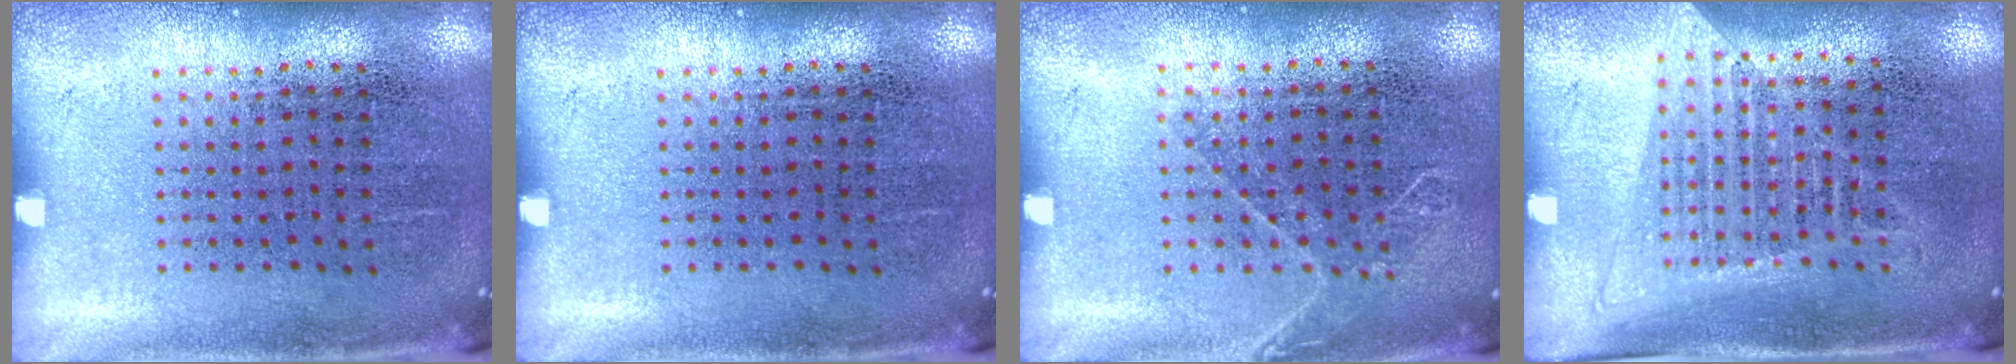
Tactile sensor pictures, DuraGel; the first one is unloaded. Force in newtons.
{"total": 0.0}
{"total": 1.0, "press": 0.9, "slide": 0.3}
{"total": 1.3, "press": 1.2, "slide": 0.5}